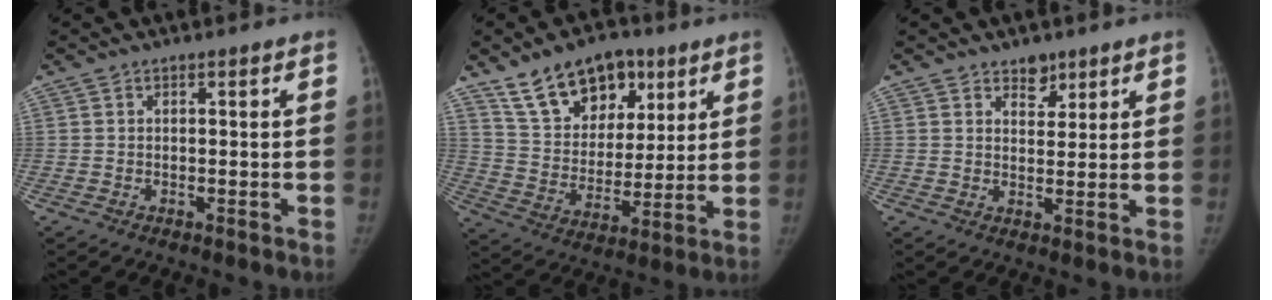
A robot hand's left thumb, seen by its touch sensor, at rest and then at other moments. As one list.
[{"total": 16.6, "force": [10.1, 10.5, 8.0], "torque": [-0.089, -0.035, 0.178]}, {"total": 3.6, "force": [2.6, 2.2, 1.1], "torque": [0.006, -0.018, 0.042]}]